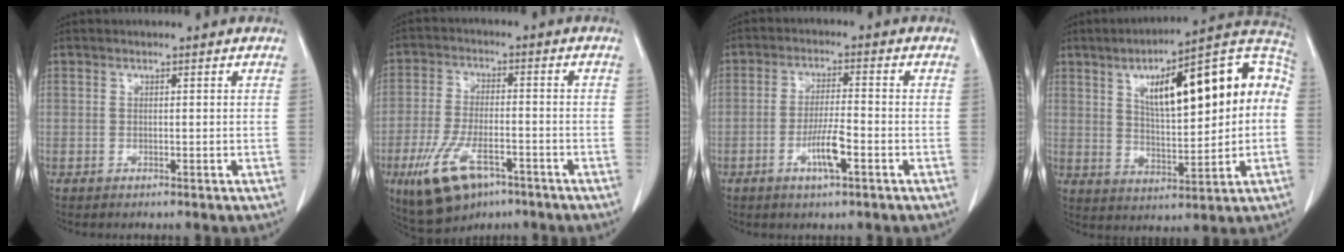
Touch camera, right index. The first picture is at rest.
{"total": 11.1, "force": [-6.2, 4.5, 8.1], "torque": [-0.169, -0.010, -0.099]}
{"total": 5.7, "force": [-2.4, 0.7, 5.1], "torque": [-0.097, -0.004, -0.044]}
{"total": 20.5, "force": [4.2, 5.6, 19.2], "torque": [-0.284, 0.042, 0.062]}